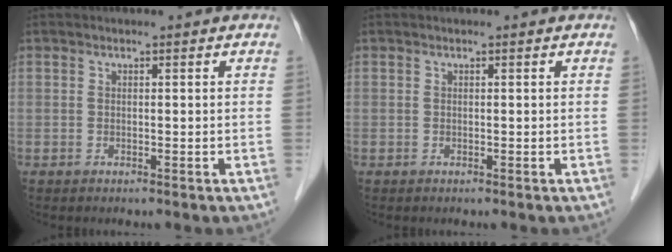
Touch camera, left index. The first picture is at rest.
{"total": 0.0}